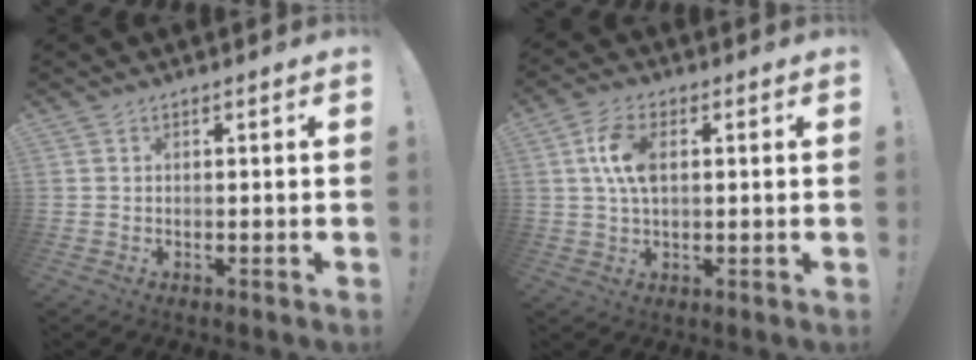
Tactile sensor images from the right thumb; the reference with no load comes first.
{"total": 8.6, "force": [1.7, 4.9, 6.9], "torque": [-0.140, 0.007, 0.033]}